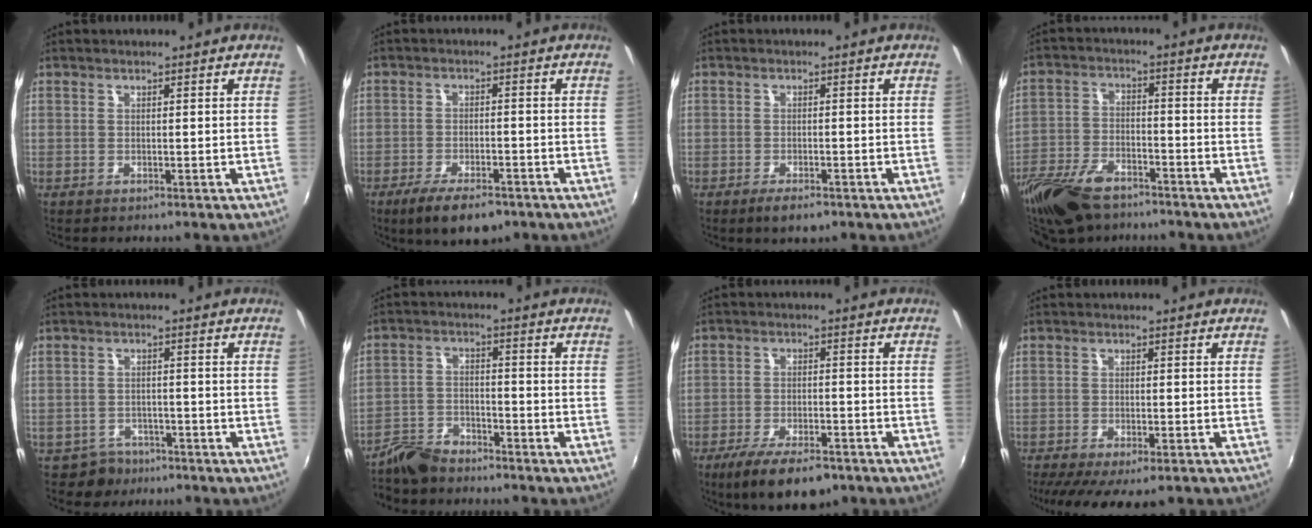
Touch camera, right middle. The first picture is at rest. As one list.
[{"total": 8.5, "force": [-5.9, 2.8, 5.4], "torque": [-0.120, -0.019, -0.097]}, {"total": 3.3, "force": [-2.1, 1.2, 2.2], "torque": [-0.051, -0.010, -0.039]}, {"total": 14.2, "force": [-10.6, 6.2, 7.0], "torque": [-0.166, -0.019, -0.203]}, {"total": 3.7, "force": [-2.6, 2.7, -0.1], "torque": [-0.009, 0.011, -0.040]}, {"total": 7.6, "force": [-6.6, 2.8, 2.3], "torque": [-0.065, 0.007, -0.123]}, {"total": 11.3, "force": [-7.9, 3.8, 7.1], "torque": [-0.151, -0.025, -0.129]}, {"total": 11.1, "force": [-8.0, 3.2, 7.0], "torque": [-0.146, -0.046, -0.122]}]